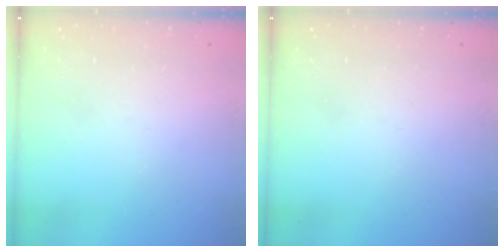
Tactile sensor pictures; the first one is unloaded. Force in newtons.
{"total": 0.0}